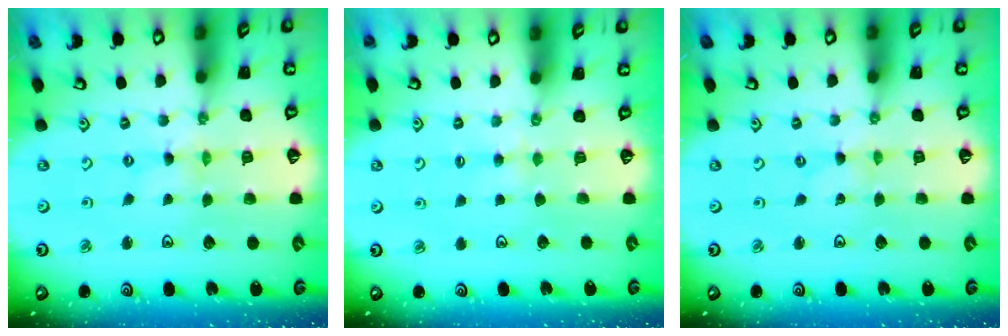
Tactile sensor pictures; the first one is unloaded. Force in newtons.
{"total": 3.3, "press": 3.3, "slide": 0.5}
{"total": 0.0}